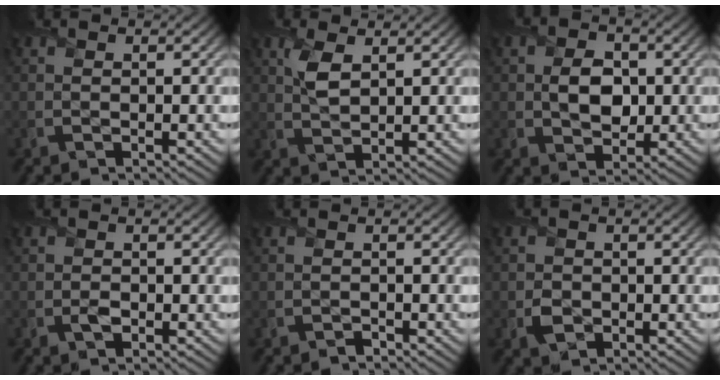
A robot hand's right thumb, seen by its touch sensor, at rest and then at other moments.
{"total": 3.3, "force": [1.6, 1.4, 2.5], "torque": [-0.061, -0.001, 0.035]}
{"total": 4.8, "force": [0.2, 3.5, 3.2], "torque": [-0.060, -0.007, -0.001]}
{"total": 0.8, "force": [-0.3, 0.7, 0.3], "torque": [-0.001, -0.001, -0.007]}
{"total": 0.7, "force": [-0.6, 0.1, 0.0], "torque": [0.001, -0.003, -0.013]}
{"total": 1.8, "force": [-0.5, 1.7, 0.4], "torque": [-0.003, -0.005, -0.013]}